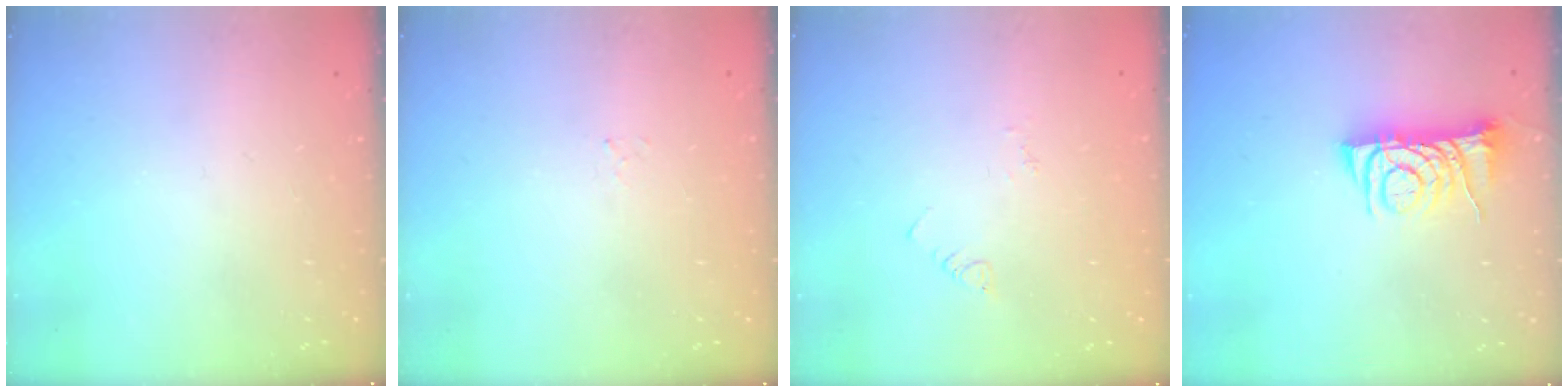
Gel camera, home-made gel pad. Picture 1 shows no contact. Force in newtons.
{"total": 1.5, "press": 1.5, "slide": 0.2}
{"total": 2.5, "press": 2.5, "slide": 0.4}
{"total": 7.8, "press": 7.7, "slide": 1.0}